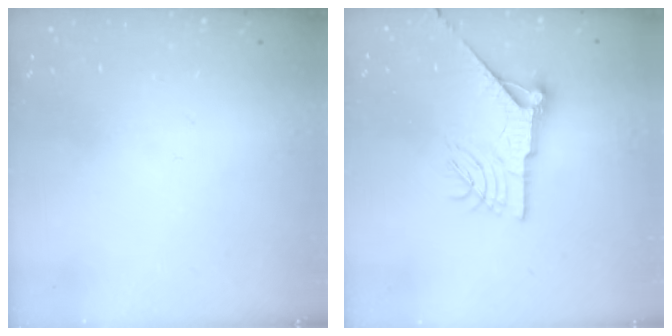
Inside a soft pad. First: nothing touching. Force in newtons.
{"total": 12.8, "press": 12.8, "slide": 0.8}